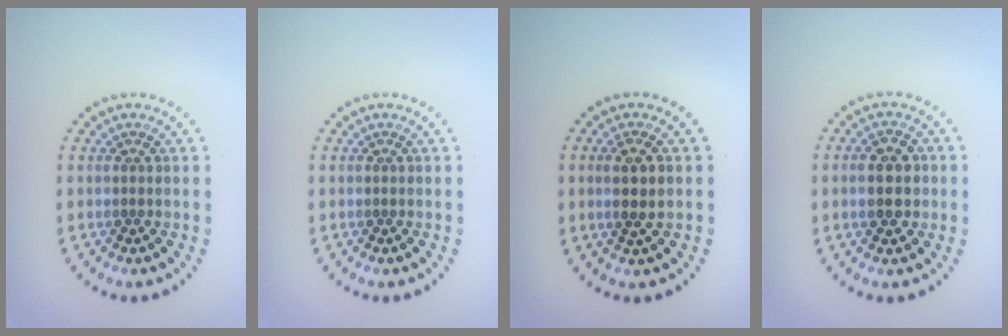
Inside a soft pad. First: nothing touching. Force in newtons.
{"total": 0.0}
{"total": 2.6, "press": 2.5, "slide": 0.8}
{"total": 4.3, "press": 4.3, "slide": 0.2}